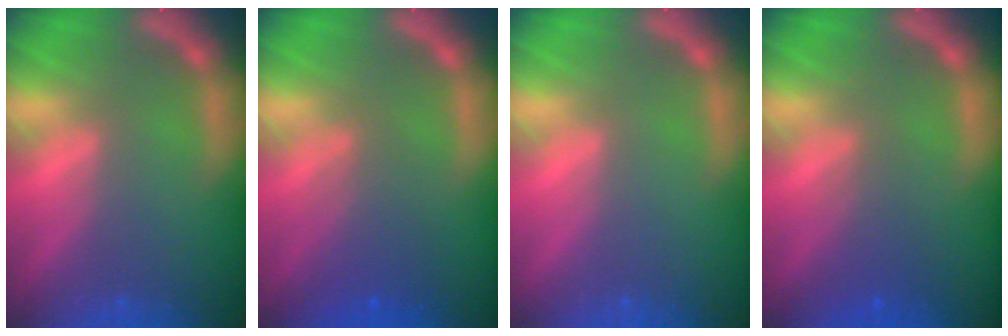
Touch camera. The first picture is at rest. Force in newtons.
{"total": 3.6}
{"total": 0.0}
{"total": 2.4}